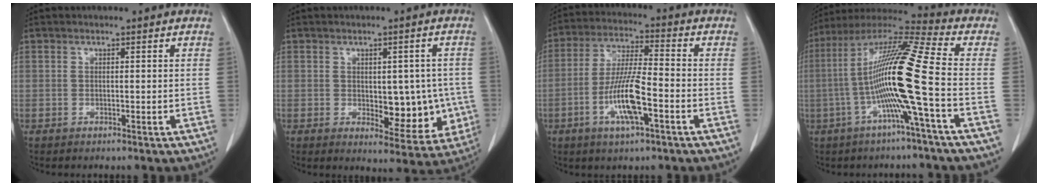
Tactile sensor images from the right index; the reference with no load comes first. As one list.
[{"total": 8.9, "force": [-0.7, 4.7, 7.5], "torque": [-0.077, 0.003, 0.005]}, {"total": 10.3, "force": [-3.7, 1.5, 9.5], "torque": [-0.189, -0.005, -0.070]}, {"total": 15.7, "force": [-3.1, -1.5, 15.4], "torque": [-0.292, 0.009, -0.072]}]